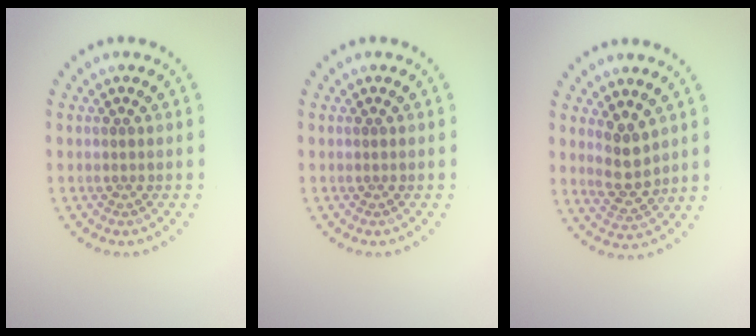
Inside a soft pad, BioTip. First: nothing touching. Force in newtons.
{"total": 0.0}
{"total": 2.8, "press": 2.7, "slide": 1.0}